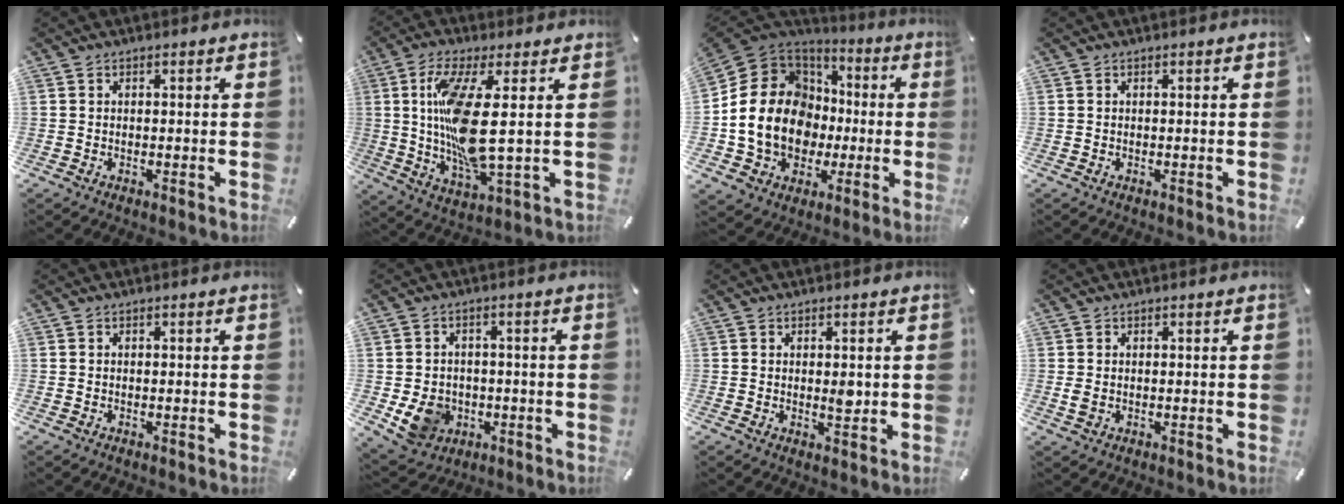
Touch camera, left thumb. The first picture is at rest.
{"total": 15.3, "force": [1.9, 3.8, 14.7], "torque": [-0.303, -0.024, 0.025]}
{"total": 17.9, "force": [-2.3, 15.0, 9.5], "torque": [-0.210, 0.004, -0.034]}
{"total": 0.0}
{"total": 0.0}
{"total": 8.6, "force": [-2.0, 7.5, 3.6], "torque": [-0.083, 0.011, -0.034]}
{"total": 2.6, "force": [0.3, 1.3, 2.3], "torque": [-0.029, -0.006, 0.003]}
{"total": 1.5, "force": [0.0, 1.1, 1.1], "torque": [-0.015, -0.003, -0.001]}